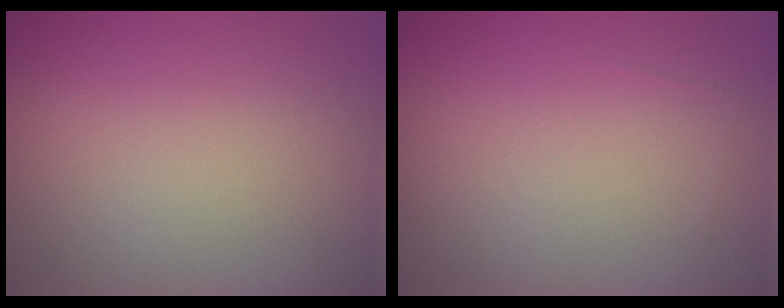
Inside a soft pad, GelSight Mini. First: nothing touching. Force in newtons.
{"total": 0.0}